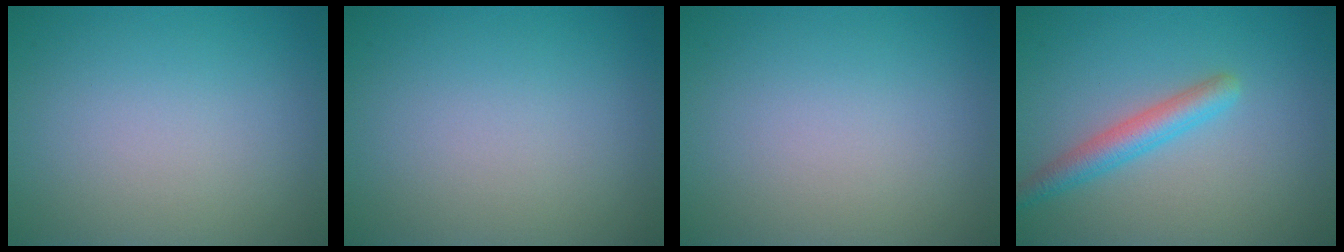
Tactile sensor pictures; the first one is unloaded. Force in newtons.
{"total": 0.0}
{"total": 0.0}
{"total": 2.9, "press": 2.9, "slide": 0.1}